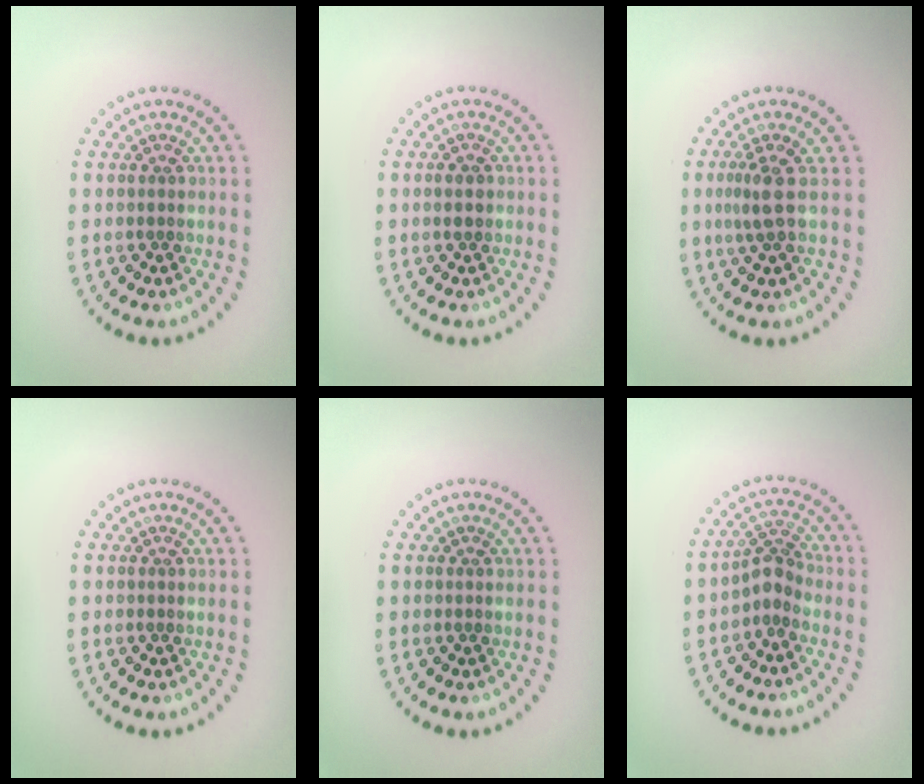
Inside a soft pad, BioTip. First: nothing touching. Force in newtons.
{"total": 1.2, "press": 1.2, "slide": 0.2}
{"total": 2.0, "press": 1.6, "slide": 1.1}
{"total": 0.0}
{"total": 0.0}
{"total": 2.4, "press": 1.8, "slide": 1.6}